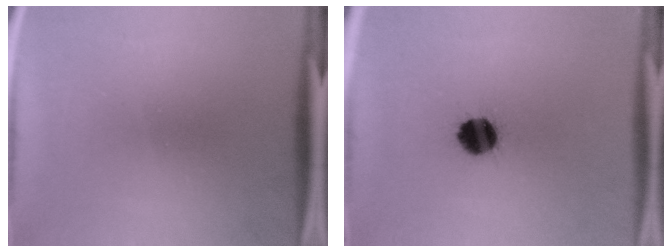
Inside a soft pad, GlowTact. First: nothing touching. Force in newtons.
{"total": 8.2}